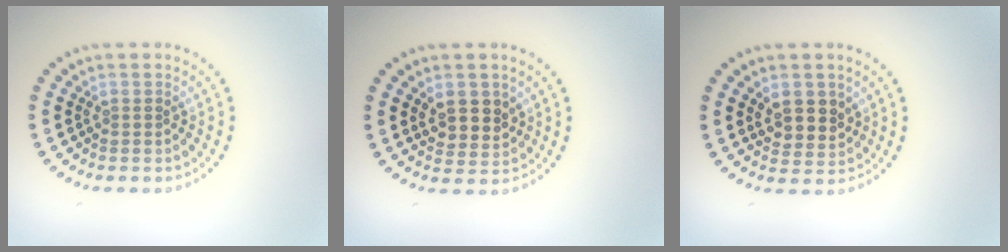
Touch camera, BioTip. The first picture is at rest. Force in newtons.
{"total": 2.9, "press": 2.7, "slide": 1.0}
{"total": 2.9, "press": 2.7, "slide": 1.0}